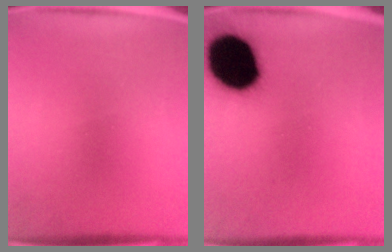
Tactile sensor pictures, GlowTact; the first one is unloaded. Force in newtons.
{"total": 17.7}